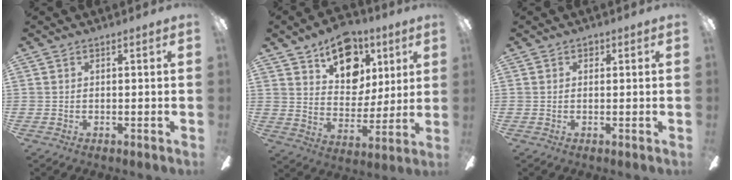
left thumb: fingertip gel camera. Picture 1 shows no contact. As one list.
[{"total": 16.1, "force": [9.4, 10.6, 7.5], "torque": [-0.101, -0.047, 0.172]}, {"total": 0.6, "force": [0.5, 0.3, 0.3], "torque": [0.001, -0.001, 0.008]}]